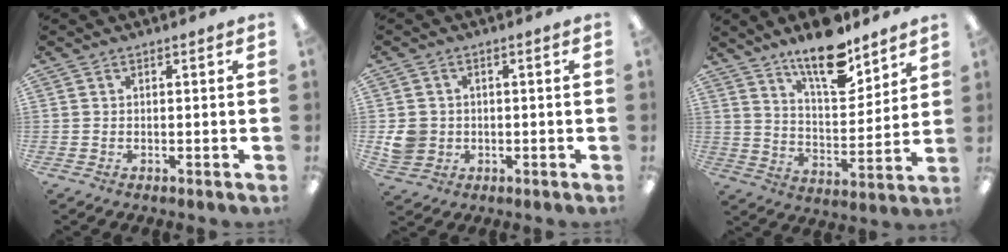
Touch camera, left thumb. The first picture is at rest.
{"total": 5.3, "force": [-0.3, 4.9, 2.0], "torque": [-0.045, 0.005, -0.004]}
{"total": 14.8, "force": [11.5, 5.1, 7.7], "torque": [-0.118, -0.077, 0.198]}